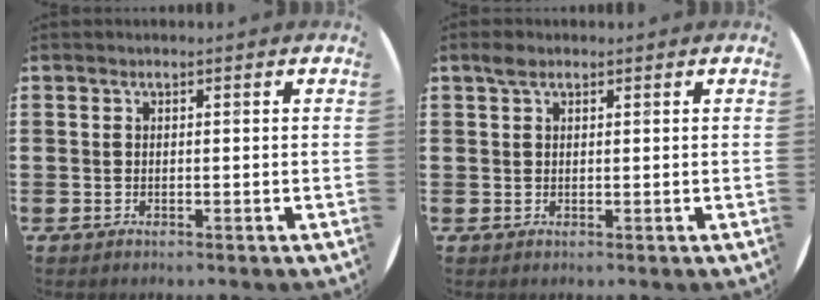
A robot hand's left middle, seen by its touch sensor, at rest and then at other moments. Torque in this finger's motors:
{"motor_torque": [0.38, -0.30, 0.01, 0.00]}